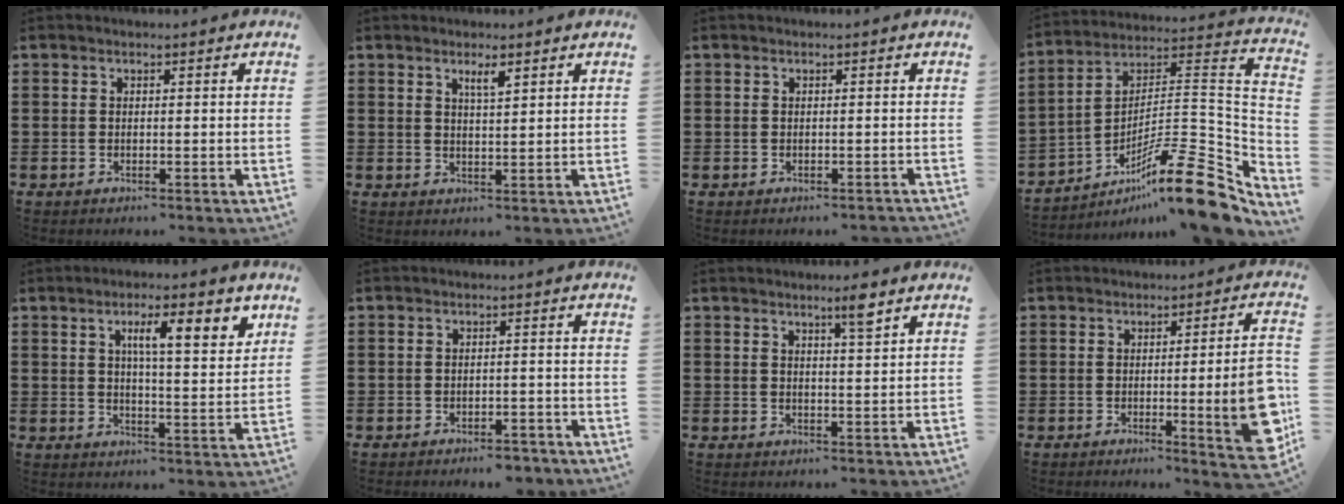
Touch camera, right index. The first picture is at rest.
{"total": 2.4, "force": [1.6, 0.4, 1.7], "torque": [-0.028, -0.001, 0.026]}
{"total": 0.6, "force": [-0.5, 0.3, 0.0], "torque": [0.000, 0.001, -0.011]}
{"total": 15.6, "force": [-9.8, 2.3, 11.9], "torque": [-0.170, 0.020, -0.174]}
{"total": 8.0, "force": [3.7, 1.9, 6.9], "torque": [-0.109, -0.004, 0.054]}
{"total": 2.3, "force": [-2.2, 0.1, 0.6], "torque": [-0.015, -0.003, -0.043]}
{"total": 3.6, "force": [2.5, 0.0, 2.5], "torque": [-0.037, -0.007, 0.039]}
{"total": 10.8, "force": [-1.9, 1.8, 10.5], "torque": [-0.138, -0.018, -0.031]}